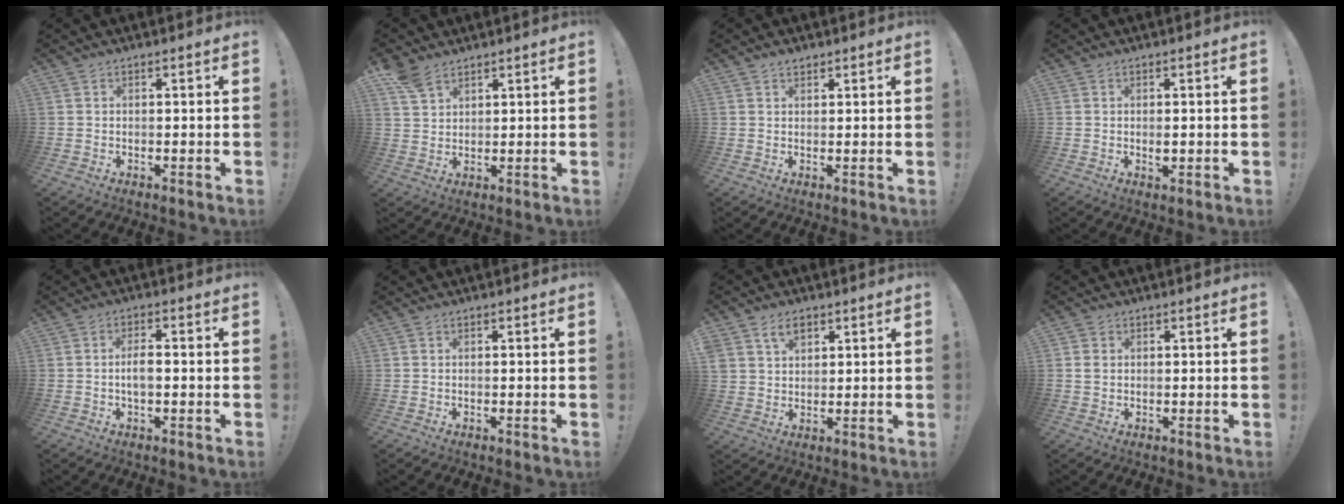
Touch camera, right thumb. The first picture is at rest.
{"total": 6.0, "force": [4.5, 3.2, 2.6], "torque": [-0.041, -0.021, 0.086]}
{"total": 1.7, "force": [1.4, 0.9, 0.6], "torque": [-0.009, -0.007, 0.026]}
{"total": 1.5, "force": [0.0, 0.8, 1.2], "torque": [-0.018, 0.000, 0.000]}
{"total": 4.3, "force": [-0.8, 1.6, 3.9], "torque": [-0.077, 0.007, -0.018]}
{"total": 0.0}
{"total": 5.8, "force": [3.4, 4.0, 2.5], "torque": [-0.041, -0.007, 0.063]}
{"total": 1.8, "force": [0.5, 1.5, 0.8], "torque": [-0.012, 0.002, 0.009]}